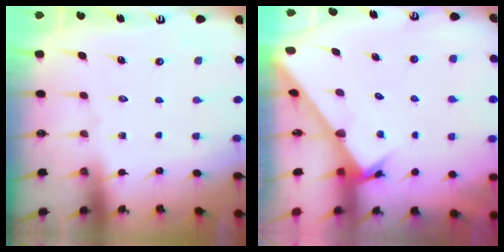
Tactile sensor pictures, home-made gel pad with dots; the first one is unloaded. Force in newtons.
{"total": 2.7, "press": 2.7, "slide": 0.2}